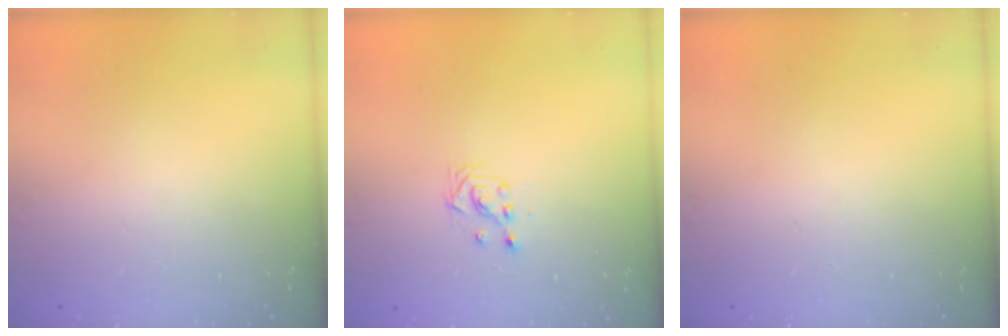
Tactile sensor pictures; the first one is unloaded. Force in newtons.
{"total": 2.9, "press": 2.9, "slide": 0.3}
{"total": 0.0}